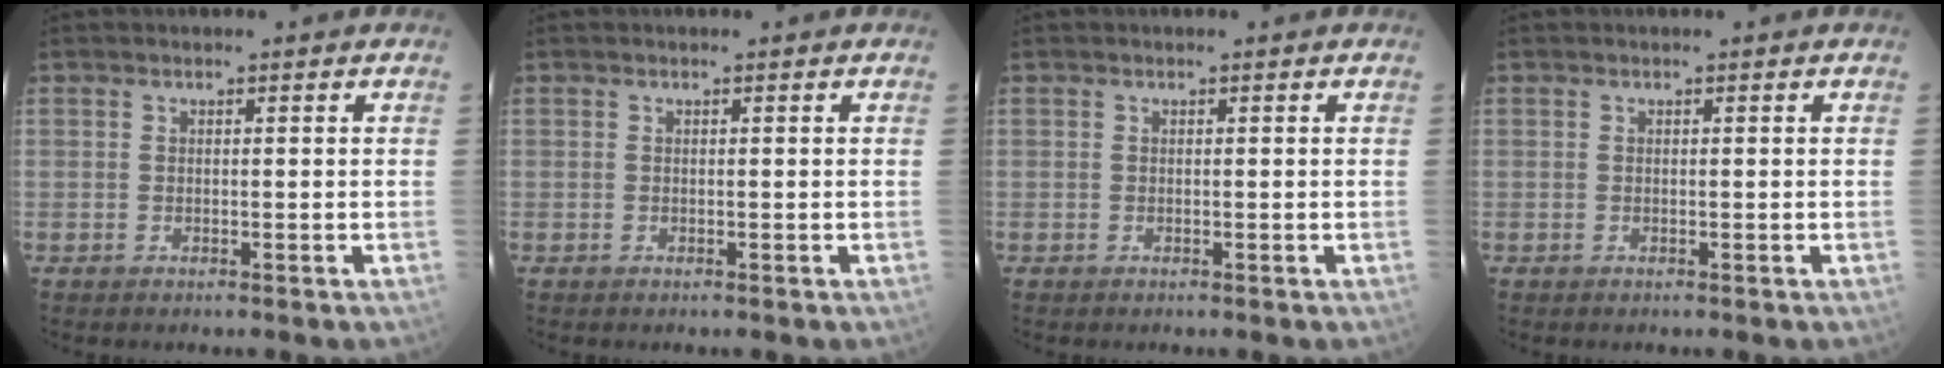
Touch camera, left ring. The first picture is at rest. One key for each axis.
{"total": 0.0}
{"total": 0.0}
{"total": 0.0}